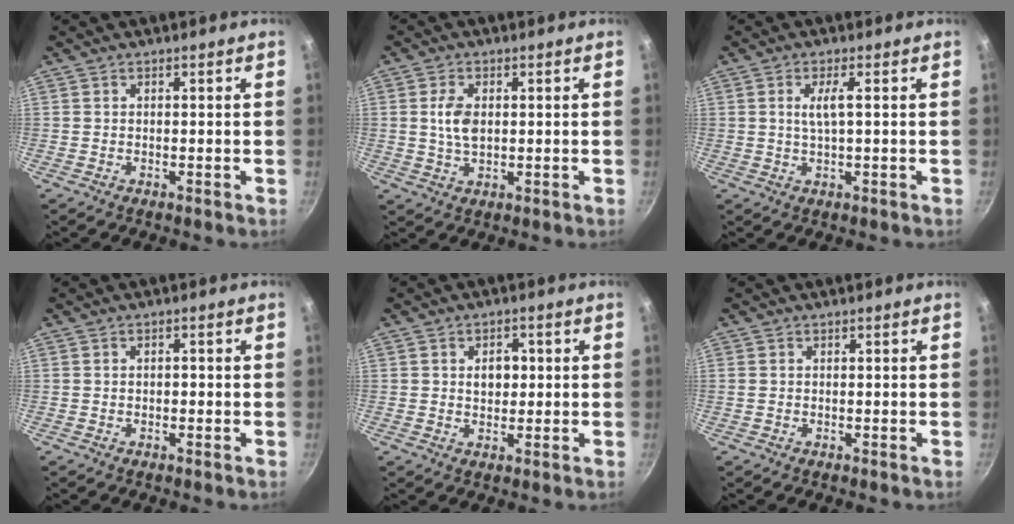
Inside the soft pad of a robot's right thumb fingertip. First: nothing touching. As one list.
[{"total": 5.2, "force": [0.7, 3.0, 4.2], "torque": [-0.082, -0.003, 0.015]}, {"total": 3.4, "force": [0.6, 0.7, 3.3], "torque": [-0.075, 0.001, 0.014]}, {"total": 0.7, "force": [-0.1, 0.5, 0.5], "torque": [-0.003, 0.005, -0.003]}, {"total": 4.2, "force": [0.7, 3.0, 2.9], "torque": [-0.022, 0.000, 0.010]}, {"total": 0.7, "force": [0.0, 0.5, 0.5], "torque": [-0.015, 0.002, 0.004]}]